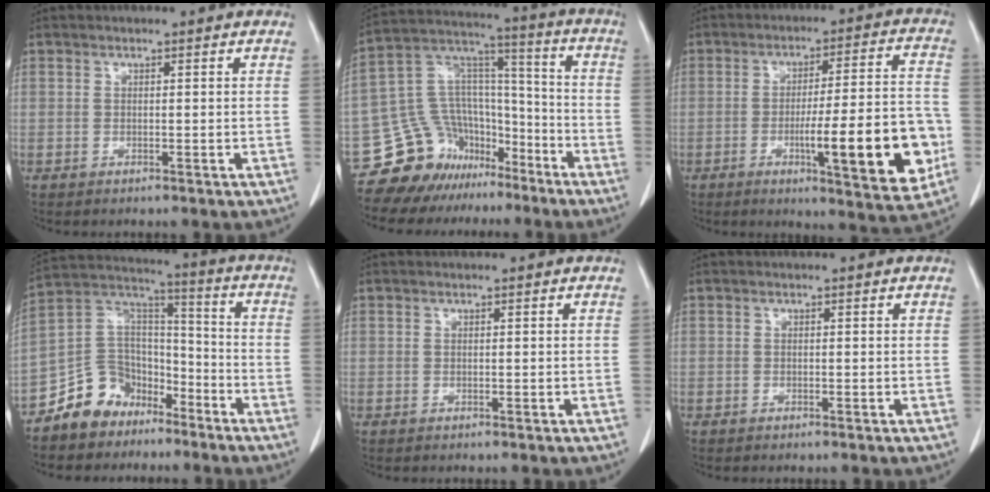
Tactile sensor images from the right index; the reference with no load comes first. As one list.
[{"total": 15.4, "force": [-11.1, 9.9, 4.1], "torque": [-0.083, 0.087, -0.185]}, {"total": 17.0, "force": [-4.8, 2.3, 16.2], "torque": [-0.211, 0.006, -0.060]}, {"total": 11.3, "force": [-7.9, 7.7, 2.5], "torque": [-0.057, 0.058, -0.145]}, {"total": 0.0}, {"total": 0.0}]